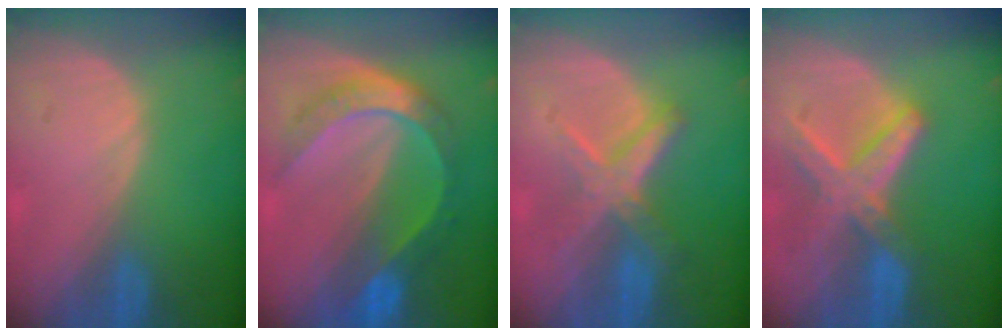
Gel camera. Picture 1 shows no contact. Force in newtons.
{"total": 8.3, "press": 8.2, "slide": 0.8}
{"total": 6.5, "press": 5.8, "slide": 3.0}
{"total": 8.2, "press": 7.1, "slide": 4.1}